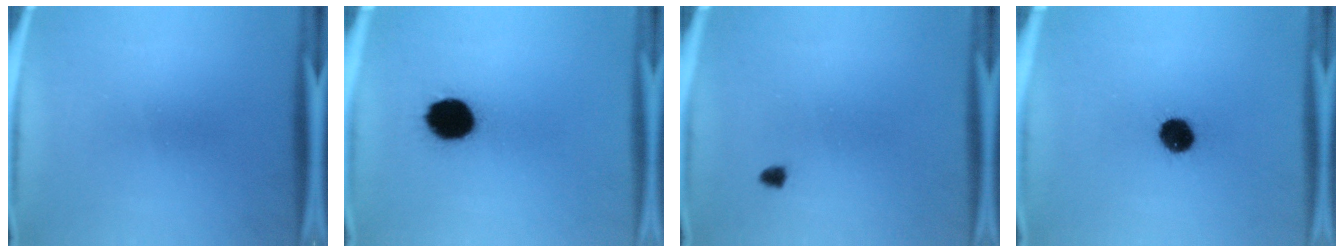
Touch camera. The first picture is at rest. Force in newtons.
{"total": 11.7}
{"total": 1.0}
{"total": 7.3}